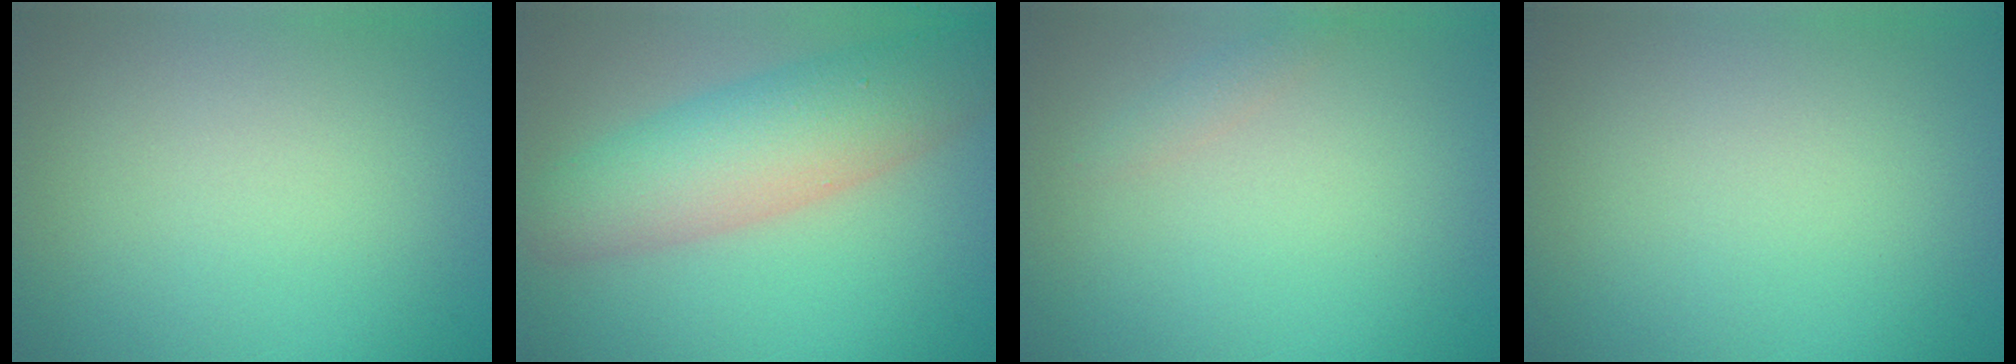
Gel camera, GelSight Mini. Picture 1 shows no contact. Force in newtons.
{"total": 7.4, "press": 7.4, "slide": 0.3}
{"total": 0.9, "press": 0.9, "slide": 0.0}
{"total": 0.0}